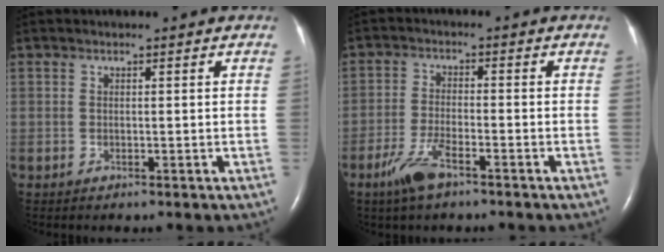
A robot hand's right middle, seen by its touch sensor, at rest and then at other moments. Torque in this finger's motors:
{"motor_torque": [0.52, -0.57, 0.19, 0.09]}